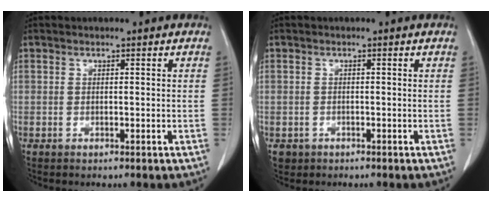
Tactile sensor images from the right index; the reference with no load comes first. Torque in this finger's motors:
{"motor_torque": [-0.50, 0.05, -0.83, -0.21]}